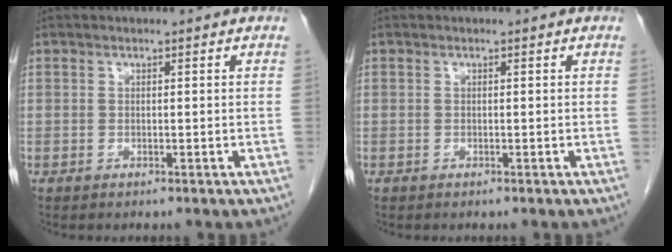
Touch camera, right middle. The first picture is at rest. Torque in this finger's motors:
{"motor_torque": [-0.21, -0.22, -0.04, -0.01]}